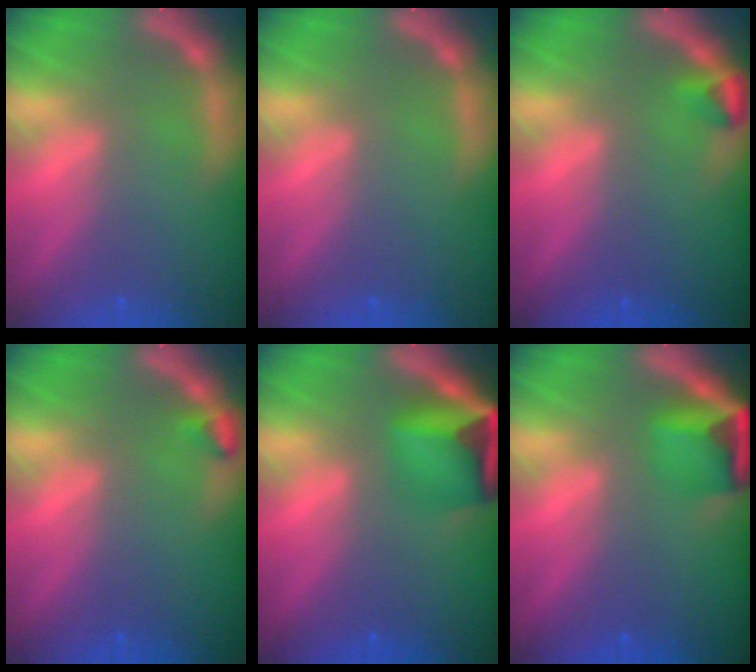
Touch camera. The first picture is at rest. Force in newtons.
{"total": 0.0}
{"total": 1.5}
{"total": 0.9}
{"total": 6.9}
{"total": 4.9}